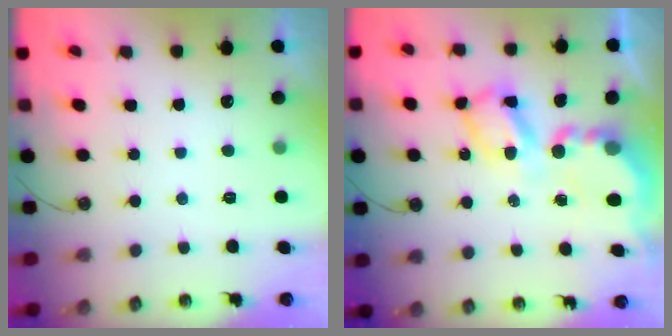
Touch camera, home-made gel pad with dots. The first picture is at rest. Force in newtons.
{"total": 10.8, "press": 10.7, "slide": 0.8}